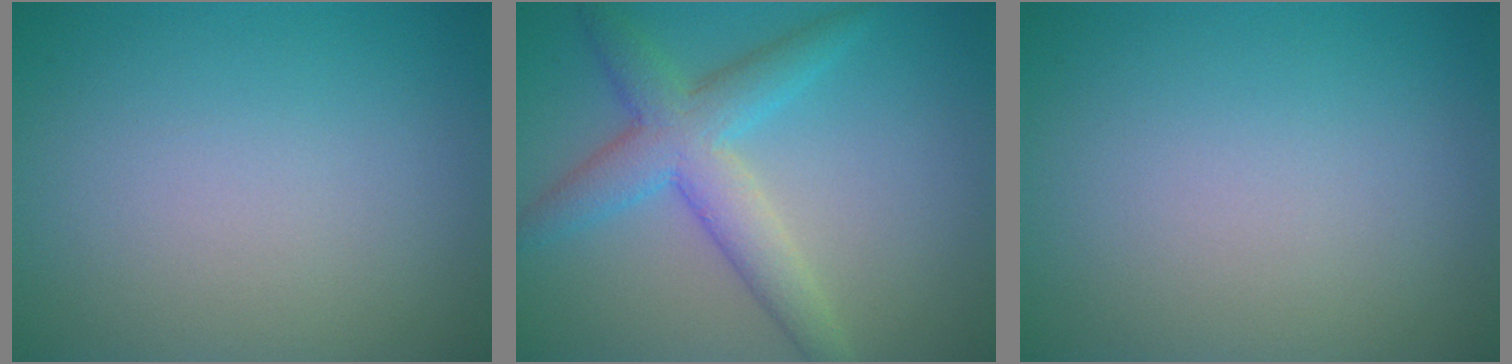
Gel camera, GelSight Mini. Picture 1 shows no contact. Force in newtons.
{"total": 5.1, "press": 5.1, "slide": 0.1}
{"total": 0.0}